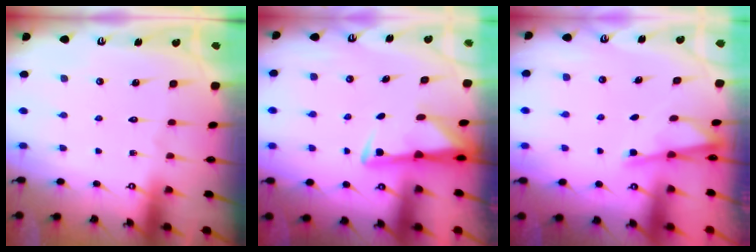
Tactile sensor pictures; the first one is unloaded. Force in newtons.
{"total": 2.9, "press": 2.9, "slide": 0.5}
{"total": 2.0, "press": 2.0, "slide": 0.4}